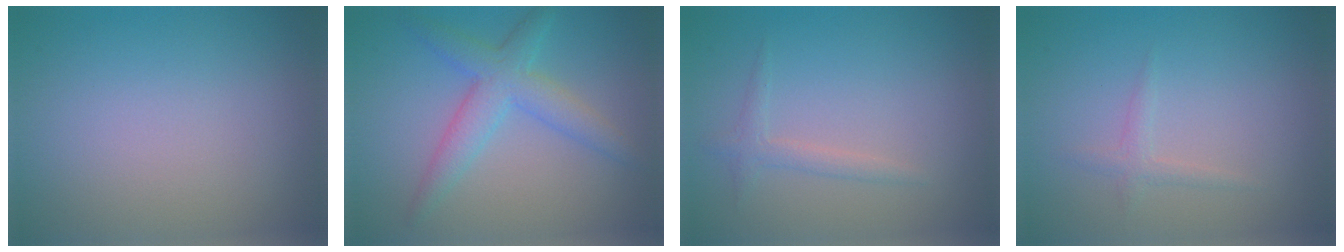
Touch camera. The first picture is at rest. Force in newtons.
{"total": 4.0, "press": 4.0, "slide": 0.1}
{"total": 1.4, "press": 1.4, "slide": 0.1}
{"total": 1.1, "press": 1.0, "slide": 0.1}